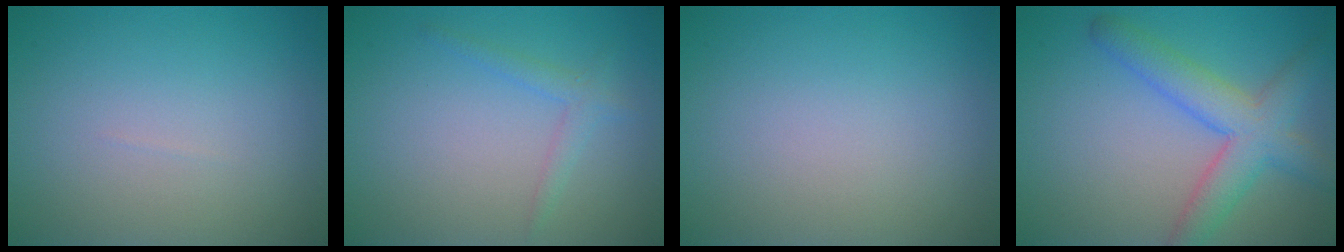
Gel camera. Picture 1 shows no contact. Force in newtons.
{"total": 1.5, "press": 1.5, "slide": 0.0}
{"total": 0.0}
{"total": 5.3, "press": 5.3, "slide": 0.2}